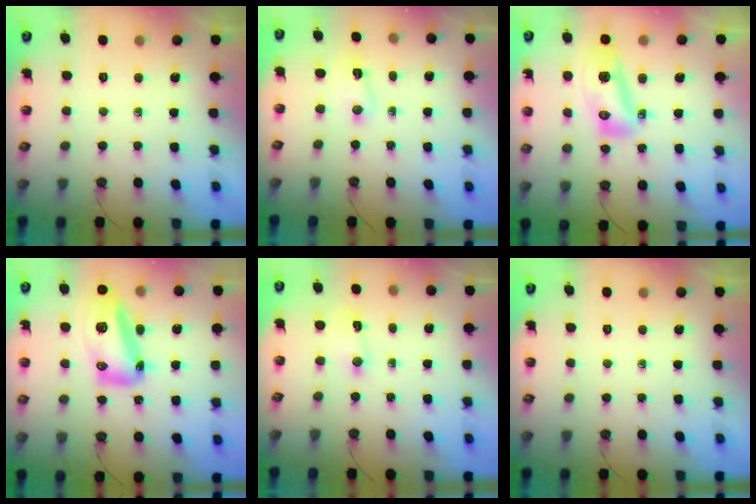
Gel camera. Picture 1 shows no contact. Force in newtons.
{"total": 2.0, "press": 1.6, "slide": 1.2}
{"total": 11.9, "press": 11.9, "slide": 1.4}
{"total": 16.4, "press": 16.3, "slide": 1.7}
{"total": 3.5, "press": 3.4, "slide": 0.6}
{"total": 0.0}